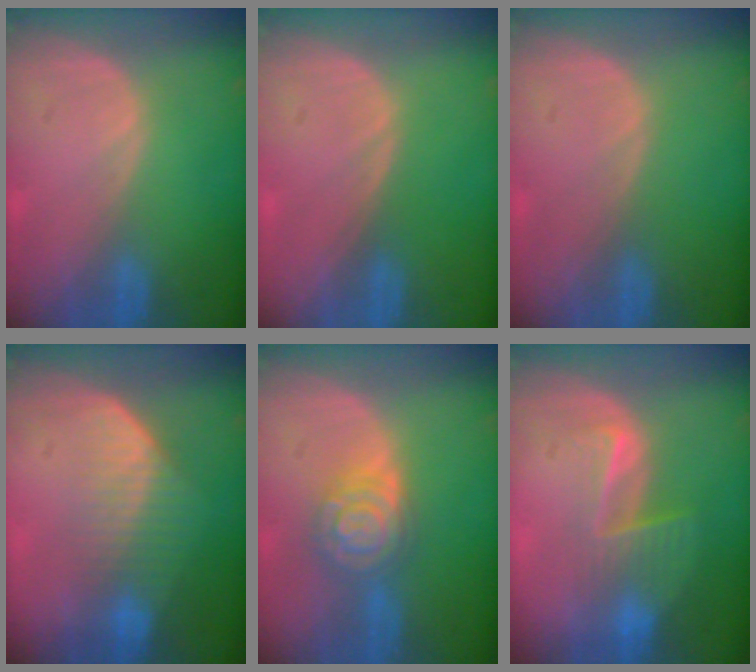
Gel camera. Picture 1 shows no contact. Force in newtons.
{"total": 0.0}
{"total": 0.0}
{"total": 7.2, "press": 6.1, "slide": 3.8}
{"total": 6.7, "press": 6.6, "slide": 0.4}
{"total": 6.6, "press": 5.6, "slide": 3.6}